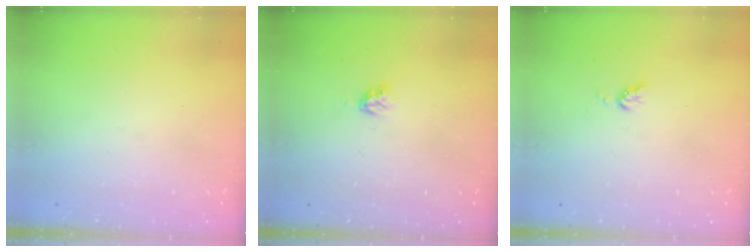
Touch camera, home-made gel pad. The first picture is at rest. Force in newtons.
{"total": 2.9, "press": 2.8, "slide": 0.4}
{"total": 3.5, "press": 3.5, "slide": 0.4}